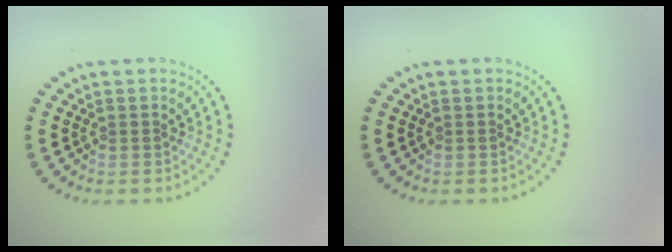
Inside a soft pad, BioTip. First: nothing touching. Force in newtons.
{"total": 0.0}